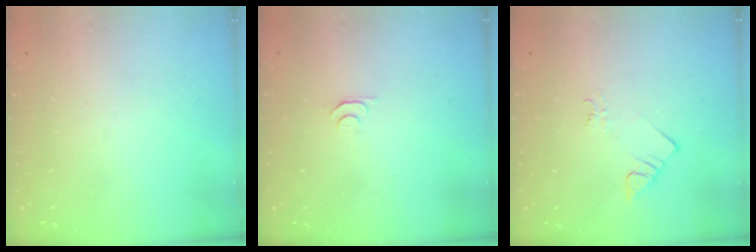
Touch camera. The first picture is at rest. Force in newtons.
{"total": 4.6, "press": 4.5, "slide": 0.7}
{"total": 2.1, "press": 2.0, "slide": 0.5}